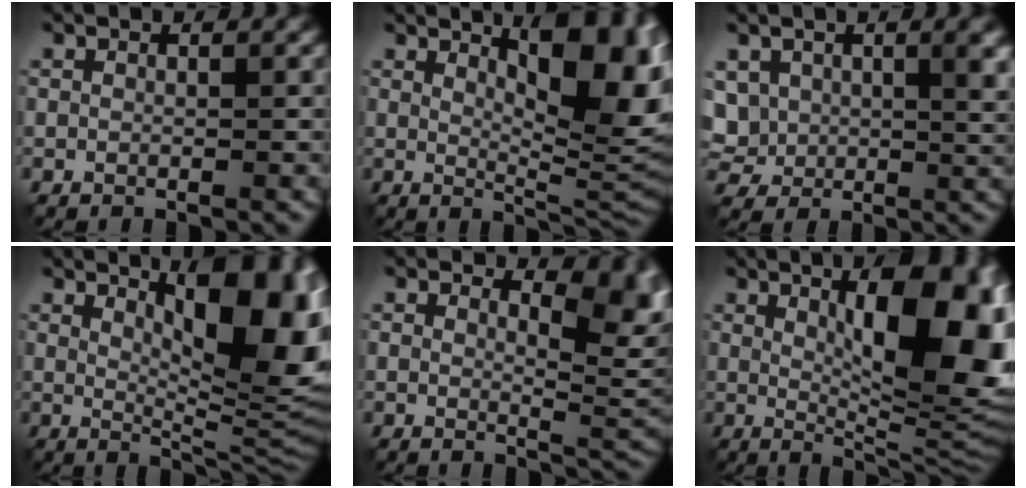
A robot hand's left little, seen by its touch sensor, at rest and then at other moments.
{"total": 10.4, "force": [3.7, 3.3, 9.1], "torque": [-0.122, 0.001, 0.062]}
{"total": 6.5, "force": [1.9, 4.6, 4.1], "torque": [-0.094, -0.011, 0.044]}
{"total": 12.2, "force": [4.1, 3.8, 10.8], "torque": [-0.140, -0.001, 0.067]}
{"total": 6.0, "force": [2.4, 2.7, 4.7], "torque": [-0.056, -0.008, 0.038]}
{"total": 14.7, "force": [3.1, 4.9, 13.5], "torque": [-0.159, 0.006, 0.048]}